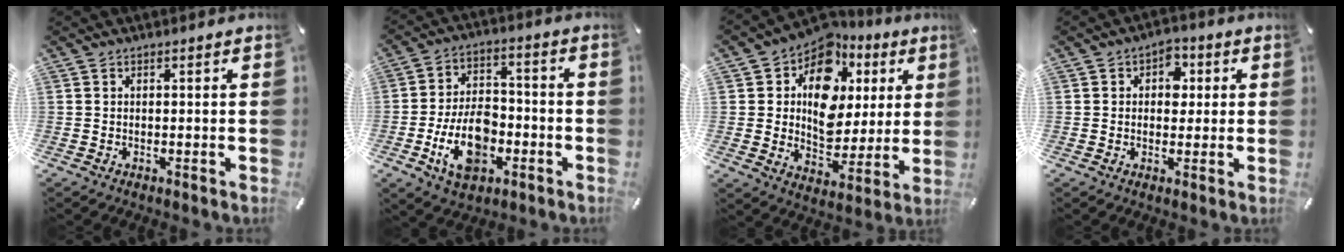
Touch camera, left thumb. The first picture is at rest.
{"total": 14.0, "force": [-4.8, 8.8, 9.8], "torque": [-0.177, 0.016, -0.084]}
{"total": 14.8, "force": [4.9, 11.6, 7.8], "torque": [-0.118, -0.036, 0.094]}
{"total": 5.5, "force": [0.9, 4.3, 3.4], "torque": [-0.024, -0.006, 0.003]}